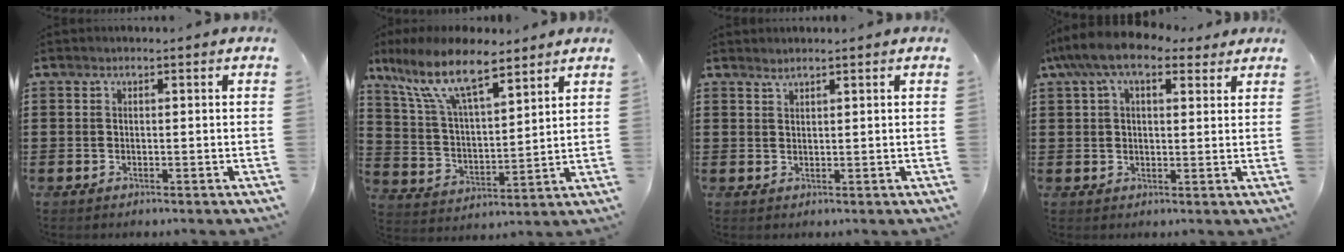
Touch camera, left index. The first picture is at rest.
{"total": 11.5, "force": [8.4, 3.1, 7.3], "torque": [-0.166, -0.024, 0.150]}
{"total": 1.2, "force": [1.1, 0.0, 0.5], "torque": [-0.011, -0.001, 0.022]}
{"total": 8.2, "force": [5.4, 3.4, 5.1], "torque": [-0.114, 0.005, 0.099]}